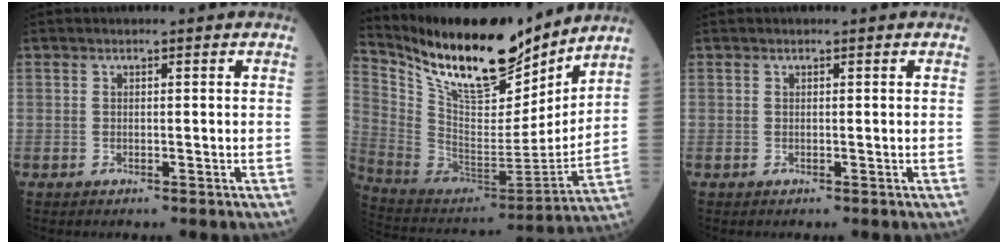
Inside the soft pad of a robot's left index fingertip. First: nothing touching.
{"total": 20.8, "force": [16.8, 5.0, 11.2], "torque": [-0.203, -0.014, 0.300]}
{"total": 0.0}